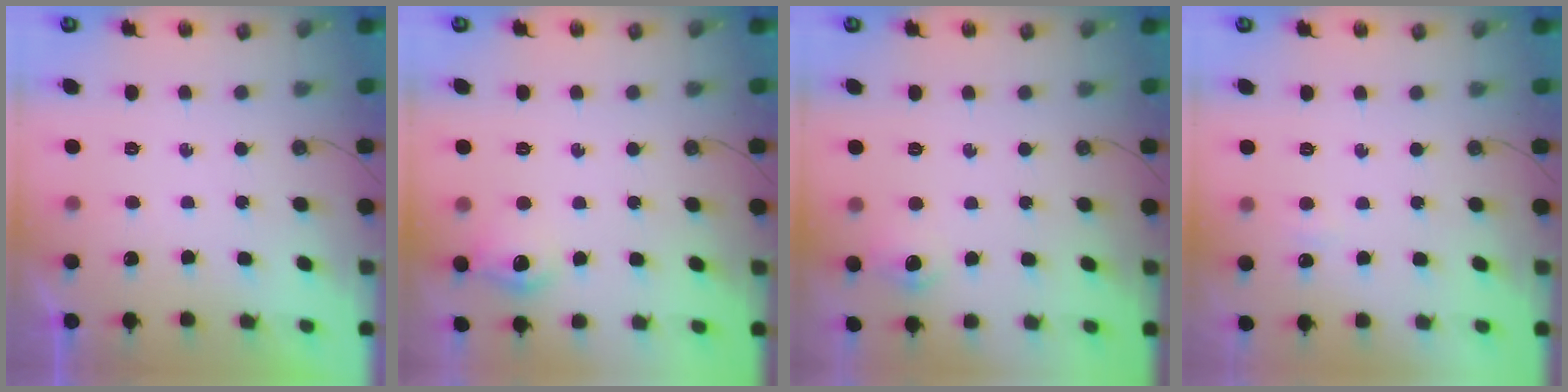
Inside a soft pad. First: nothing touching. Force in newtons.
{"total": 9.0, "press": 8.9, "slide": 0.9}
{"total": 6.9, "press": 6.9, "slide": 0.4}
{"total": 2.9, "press": 2.5, "slide": 1.6}